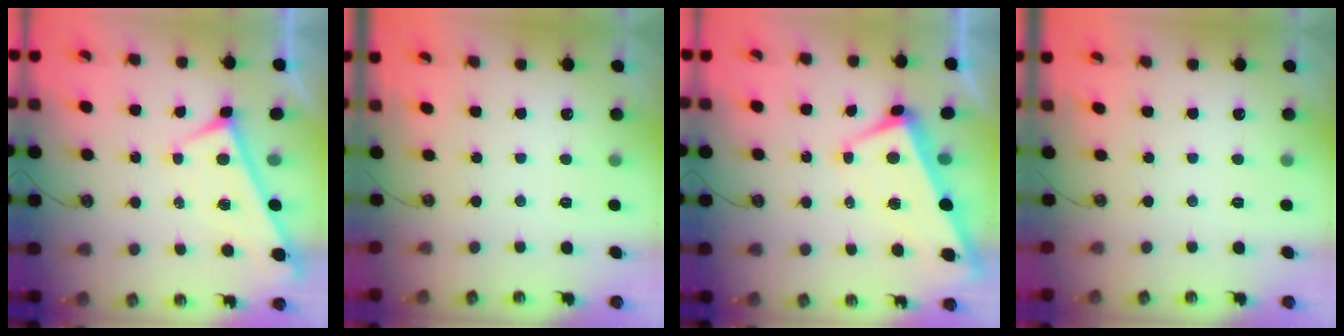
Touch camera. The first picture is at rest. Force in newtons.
{"total": 0.0}
{"total": 1.7, "press": 1.4, "slide": 1.0}
{"total": 0.0}